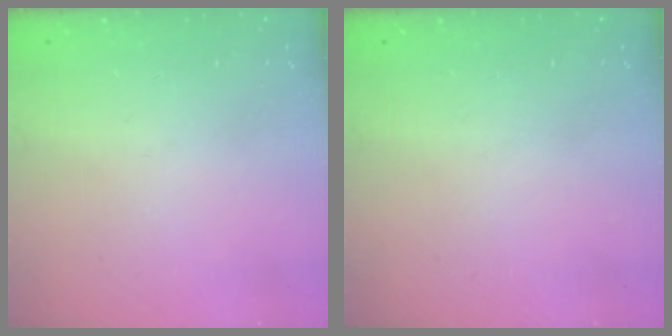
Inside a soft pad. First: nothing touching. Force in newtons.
{"total": 0.0}